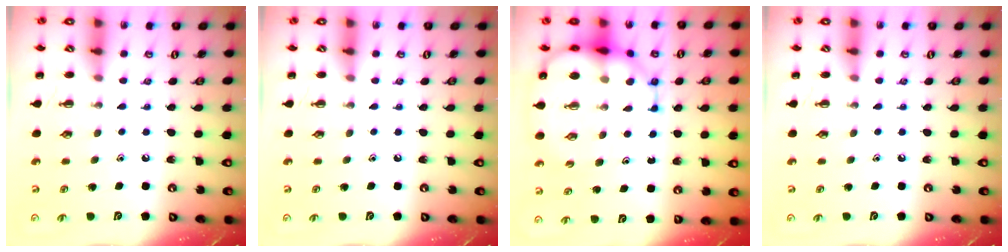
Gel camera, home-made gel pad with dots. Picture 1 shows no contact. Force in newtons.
{"total": 0.0}
{"total": 17.4, "press": 16.8, "slide": 4.2}
{"total": 0.0}